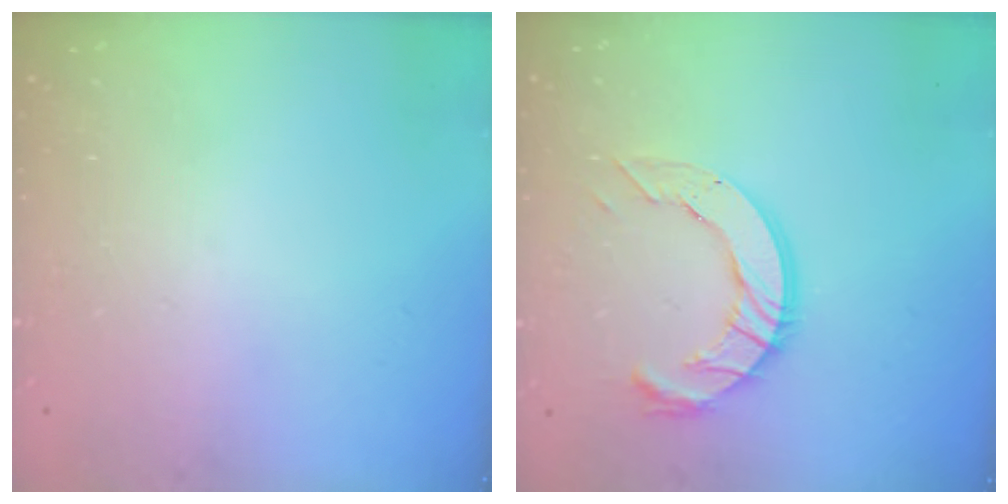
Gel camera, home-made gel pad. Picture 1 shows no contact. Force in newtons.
{"total": 10.6, "press": 10.5, "slide": 0.9}